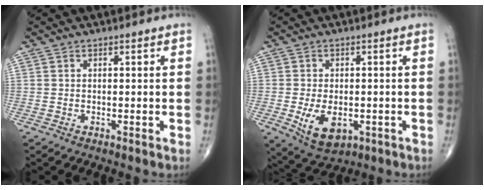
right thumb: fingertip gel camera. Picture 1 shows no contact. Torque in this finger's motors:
{"motor_torque": [0.05, 0.31, 0.41, 0.45, 0.24]}